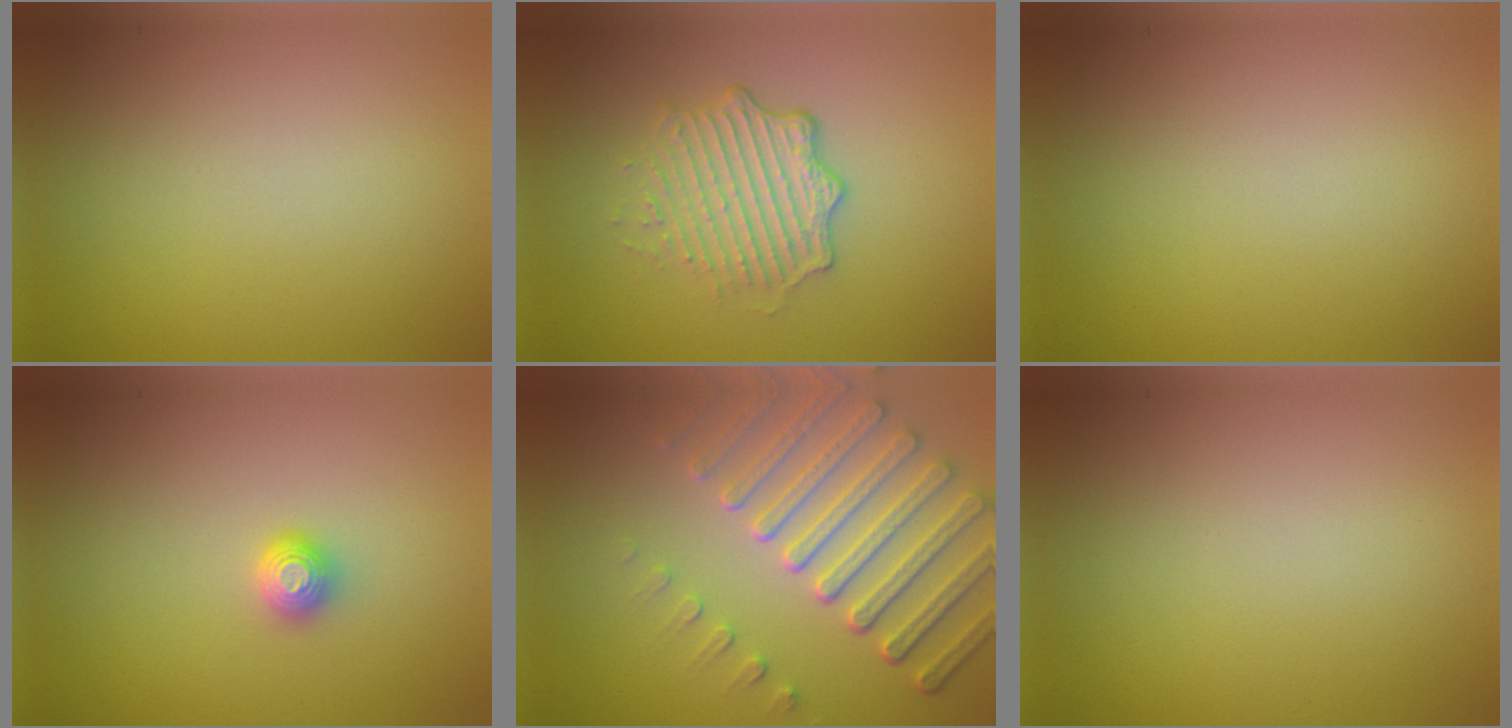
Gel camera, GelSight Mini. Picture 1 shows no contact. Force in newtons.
{"total": 4.8, "press": 3.3, "slide": 3.4}
{"total": 0.0}
{"total": 1.3, "press": 1.2, "slide": 0.5}
{"total": 6.7, "press": 5.4, "slide": 4.1}
{"total": 0.0}